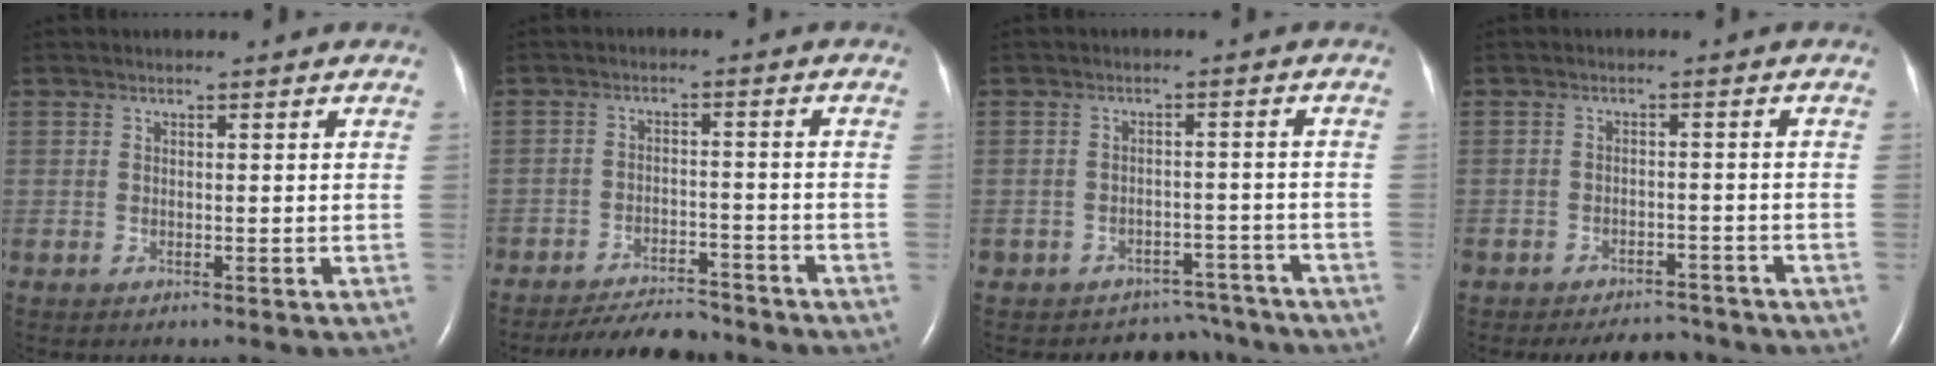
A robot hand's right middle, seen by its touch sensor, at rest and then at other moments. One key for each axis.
{"total": 8.7, "fx": -8.1, "fy": 2.1, "fz": 2.3, "tx": -0.033, "ty": -0.006, "tz": -0.122}
{"total": 7.1, "fx": -6.2, "fy": 3.4, "fz": -0.8, "tx": 0.022, "ty": 0.034, "tz": -0.072}
{"total": 7.1, "fx": -6.4, "fy": 2.7, "fz": 1.5, "tx": -0.017, "ty": 0.000, "tz": -0.082}